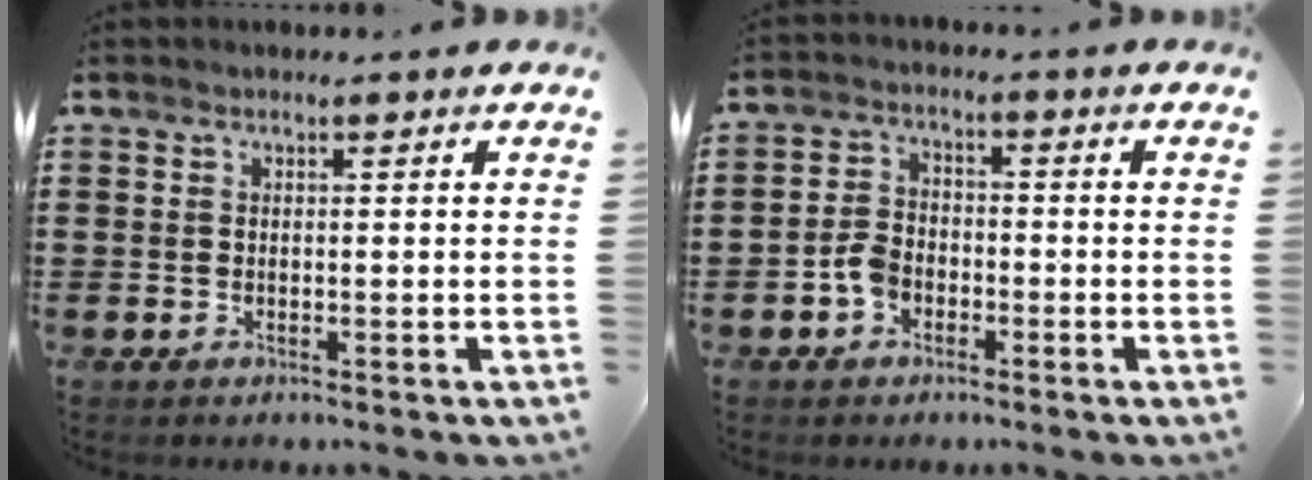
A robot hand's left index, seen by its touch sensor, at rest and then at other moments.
{"total": 3.7, "force": [-2.0, 2.5, 1.9], "torque": [-0.051, 0.003, -0.041]}